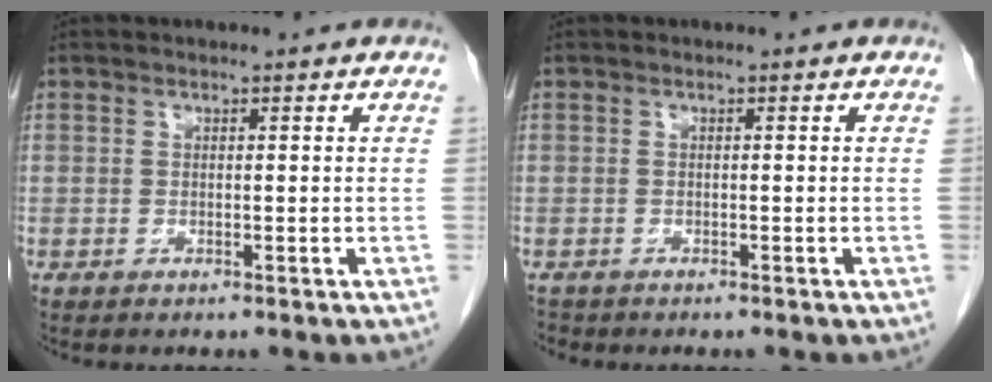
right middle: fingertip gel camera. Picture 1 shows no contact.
{"total": 1.0, "force": [-0.9, 0.5, 0.0], "torque": [-0.009, -0.002, -0.015]}